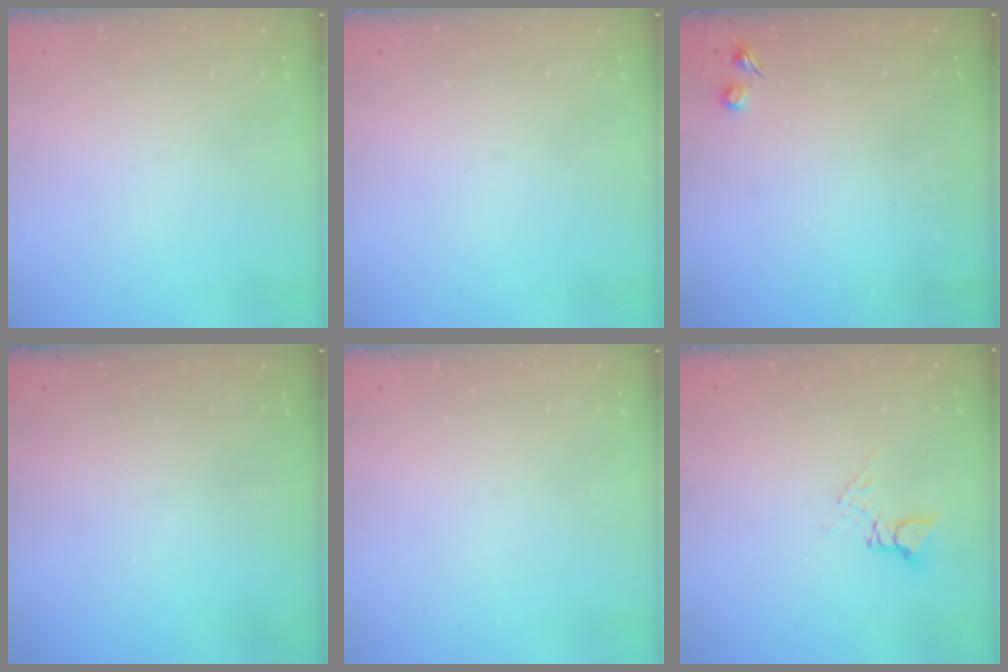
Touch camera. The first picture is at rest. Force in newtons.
{"total": 0.0}
{"total": 2.3, "press": 2.3, "slide": 0.4}
{"total": 0.0}
{"total": 0.0}
{"total": 4.6, "press": 4.5, "slide": 0.6}